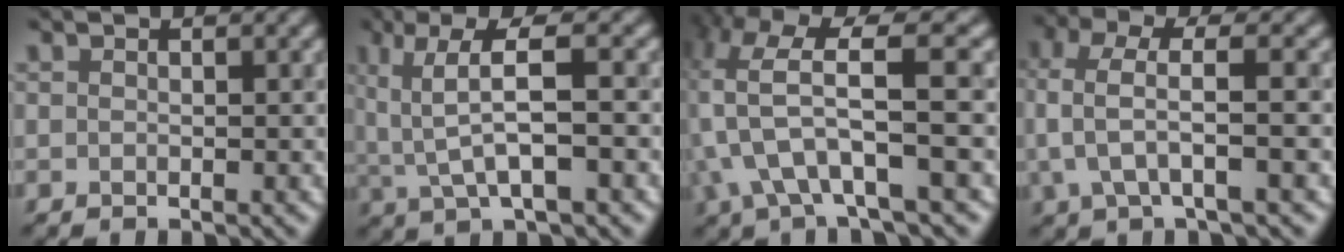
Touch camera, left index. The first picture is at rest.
{"total": 5.6, "force": [0.5, 1.7, 5.3], "torque": [-0.104, 0.009, 0.012]}
{"total": 6.7, "force": [-1.0, 2.3, 6.2], "torque": [-0.126, 0.009, -0.015]}
{"total": 3.8, "force": [0.6, 1.3, 3.5], "torque": [-0.083, 0.008, 0.012]}